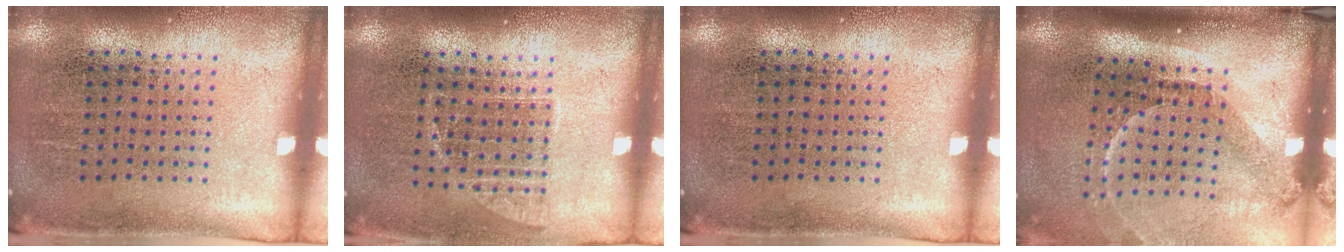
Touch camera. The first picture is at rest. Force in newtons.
{"total": 0.9, "press": 0.7, "slide": 0.4}
{"total": 0.0}
{"total": 2.2, "press": 1.5, "slide": 1.6}